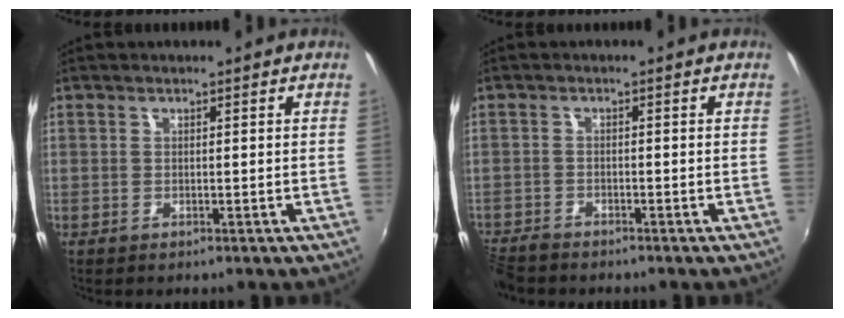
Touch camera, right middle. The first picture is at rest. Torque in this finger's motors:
{"motor_torque": [0.27, -0.27, 0.28, 0.14]}